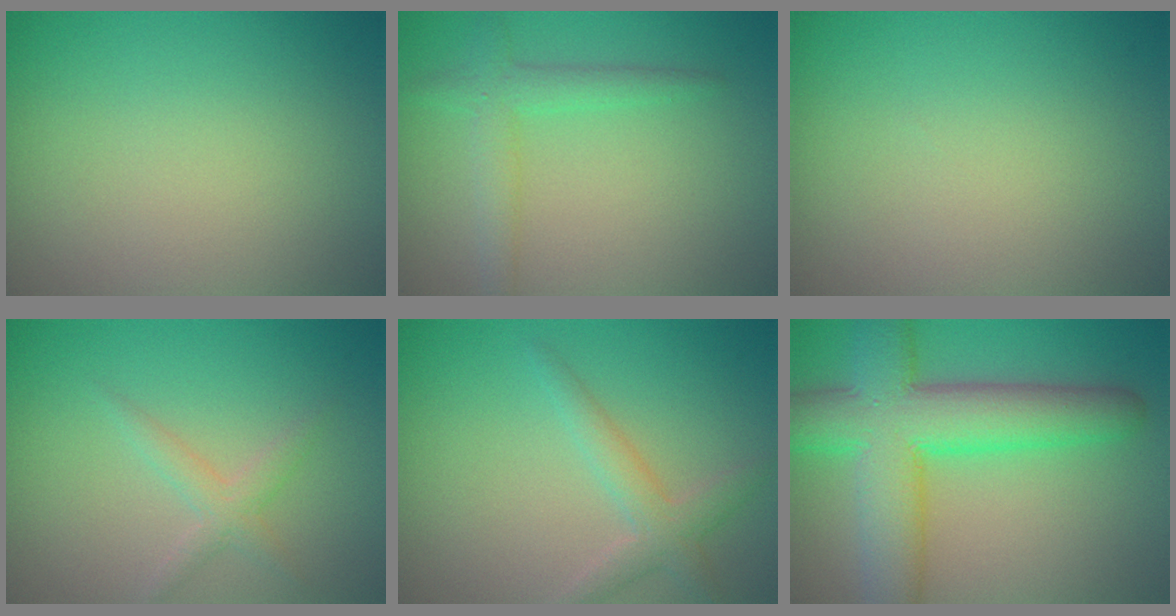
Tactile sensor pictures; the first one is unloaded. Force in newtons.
{"total": 2.7, "press": 2.7, "slide": 0.0}
{"total": 0.0}
{"total": 1.7, "press": 1.7, "slide": 0.1}
{"total": 2.4, "press": 2.4, "slide": 0.1}
{"total": 9.8, "press": 9.8, "slide": 0.3}